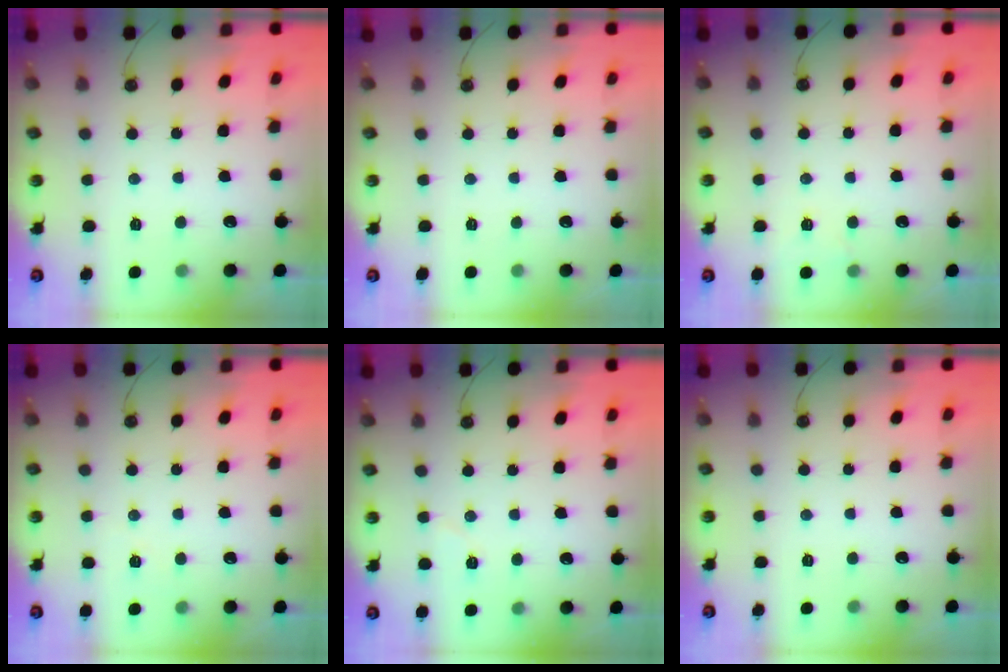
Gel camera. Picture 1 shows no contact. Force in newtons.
{"total": 0.0}
{"total": 4.0, "press": 3.1, "slide": 2.5}
{"total": 4.2, "press": 4.1, "slide": 0.5}
{"total": 4.2, "press": 4.0, "slide": 1.3}
{"total": 0.0}